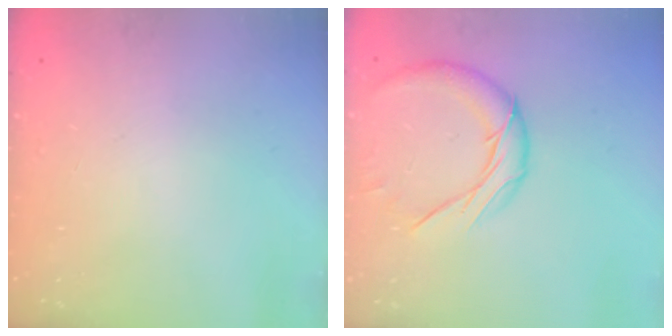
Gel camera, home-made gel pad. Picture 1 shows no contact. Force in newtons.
{"total": 11.7, "press": 11.6, "slide": 0.7}